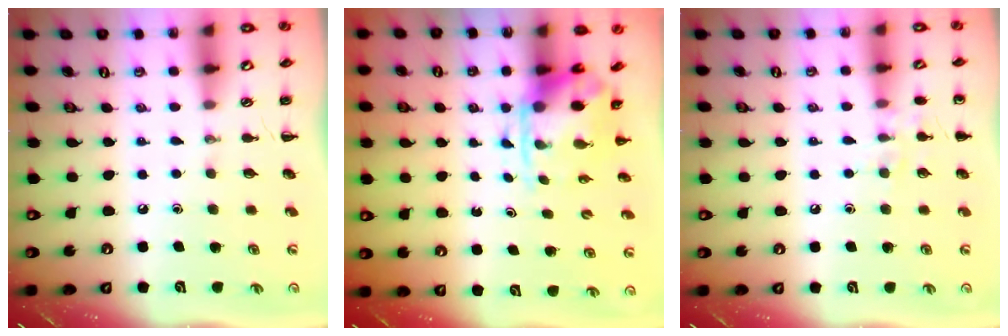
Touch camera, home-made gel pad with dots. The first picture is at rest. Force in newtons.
{"total": 3.7, "press": 3.6, "slide": 0.9}
{"total": 7.4, "press": 7.1, "slide": 1.9}